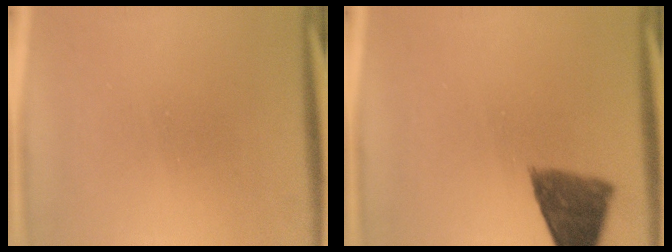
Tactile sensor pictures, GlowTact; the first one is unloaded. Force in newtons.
{"total": 8.0}